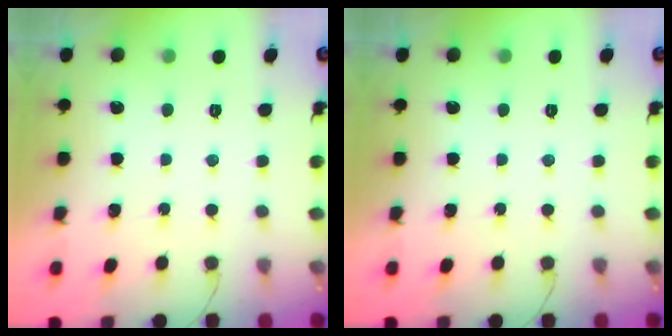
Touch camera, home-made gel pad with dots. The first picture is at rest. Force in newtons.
{"total": 0.0}